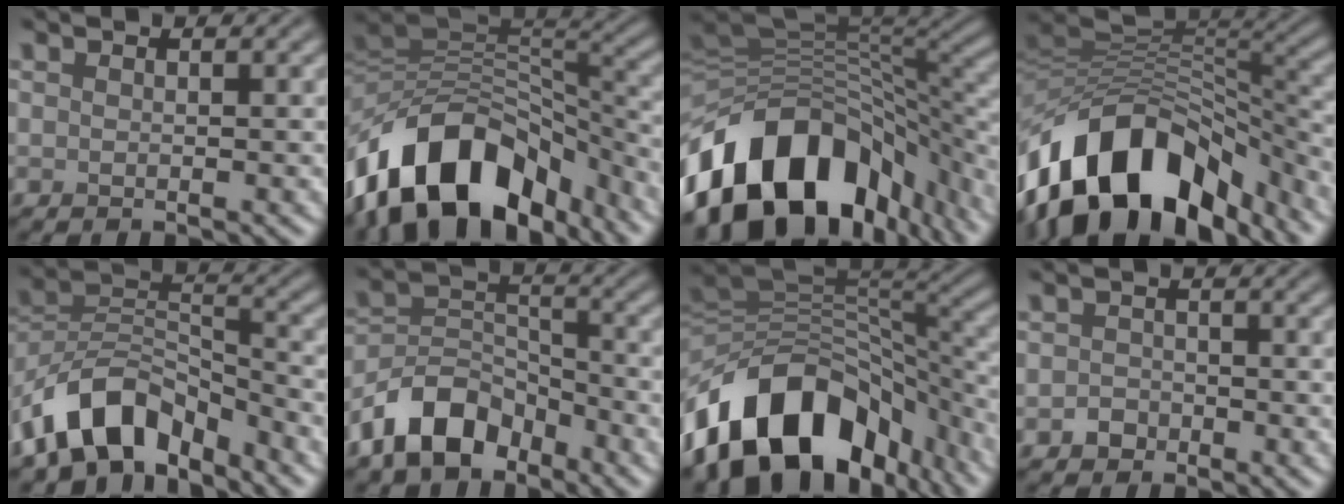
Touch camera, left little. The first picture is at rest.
{"total": 13.9, "force": [-7.8, 8.6, 7.7], "torque": [-0.133, 0.018, -0.139]}
{"total": 15.8, "force": [-7.0, 10.2, 9.7], "torque": [-0.183, 0.002, -0.111]}
{"total": 13.9, "force": [-8.0, 8.5, 7.6], "torque": [-0.134, 0.017, -0.139]}
{"total": 9.3, "force": [-6.6, 4.7, 4.5], "torque": [-0.061, 0.001, -0.133]}
{"total": 7.5, "force": [-5.1, 4.3, 3.5], "torque": [-0.055, 0.002, -0.110]}
{"total": 15.3, "force": [-7.5, 10.1, 8.7], "torque": [-0.159, 0.001, -0.120]}
{"total": 1.5, "force": [-0.9, 1.2, 0.4], "torque": [0.001, 0.003, -0.018]}